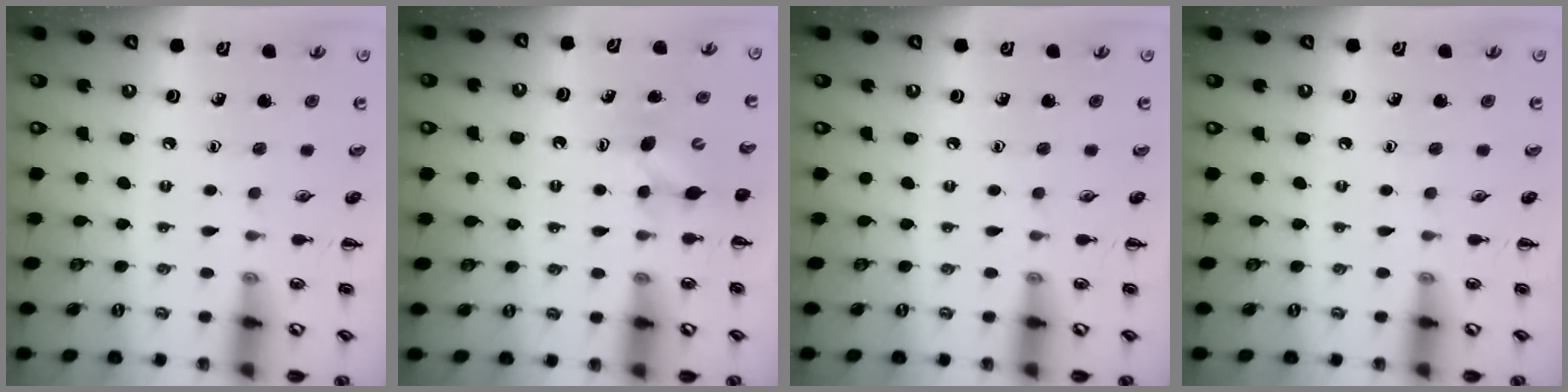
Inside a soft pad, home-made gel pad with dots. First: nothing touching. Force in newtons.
{"total": 4.6, "press": 4.6, "slide": 0.4}
{"total": 0.0}
{"total": 0.0}